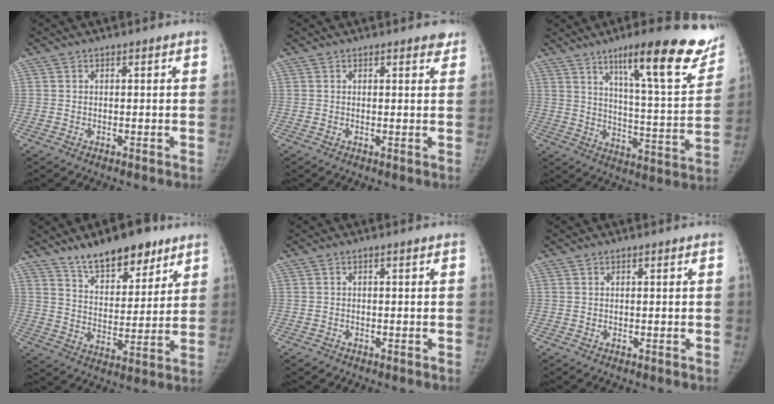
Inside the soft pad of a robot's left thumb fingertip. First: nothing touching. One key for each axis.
{"total": 1.7, "fx": 1.3, "fy": 0.7, "fz": 0.8, "tx": 0.005, "ty": -0.005, "tz": 0.011}
{"total": 23.2, "fx": 14.6, "fy": 4.4, "fz": 17.5, "tx": -0.212, "ty": -0.065, "tz": 0.215}
{"total": 14.4, "fx": 10.4, "fy": 6.1, "fz": 7.8, "tx": -0.079, "ty": -0.061, "tz": 0.172}
{"total": 0.8, "fx": -0.6, "fy": 0.5, "fz": 0.1, "tx": -0.005, "ty": 0.000, "tz": -0.011}
{"total": 0.0}